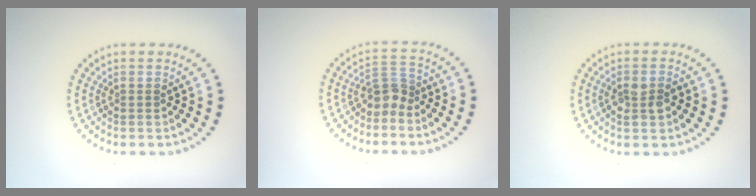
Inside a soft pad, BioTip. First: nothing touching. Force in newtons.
{"total": 2.4, "press": 1.7, "slide": 1.7}
{"total": 2.0, "press": 1.9, "slide": 0.4}